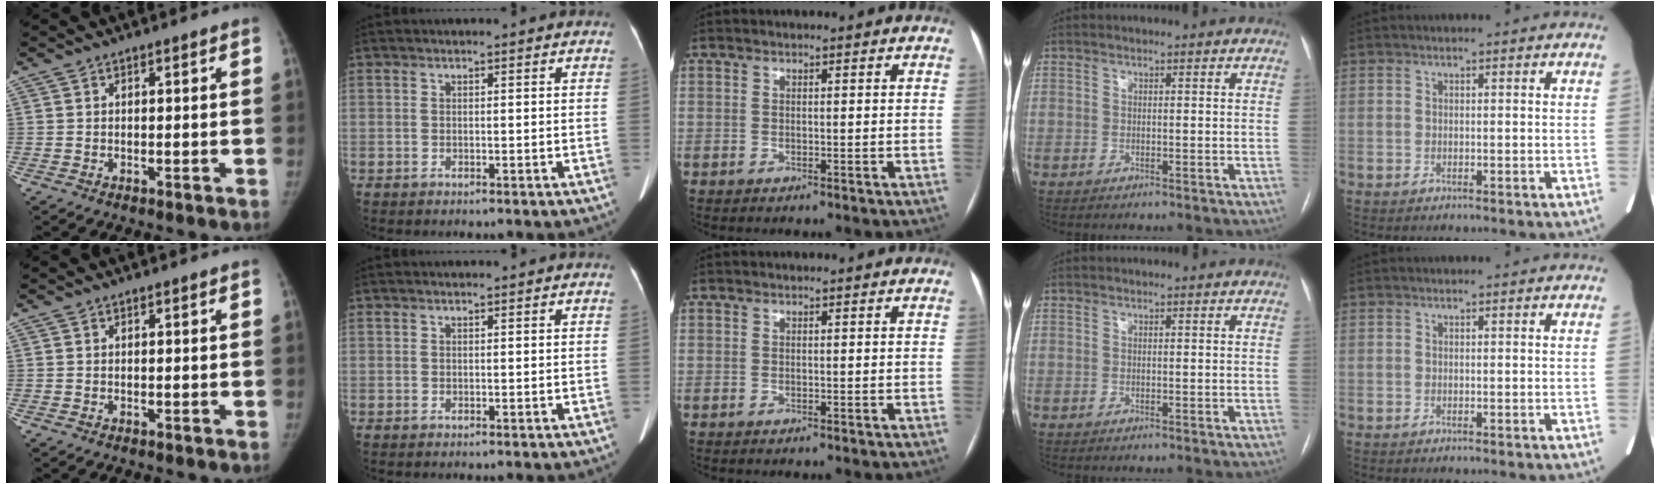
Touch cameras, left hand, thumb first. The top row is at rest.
{}